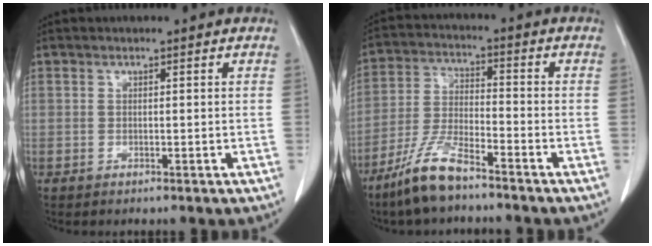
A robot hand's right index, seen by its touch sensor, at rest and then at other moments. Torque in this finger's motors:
{"motor_torque": [0.39, -0.34, 0.17, 0.10]}